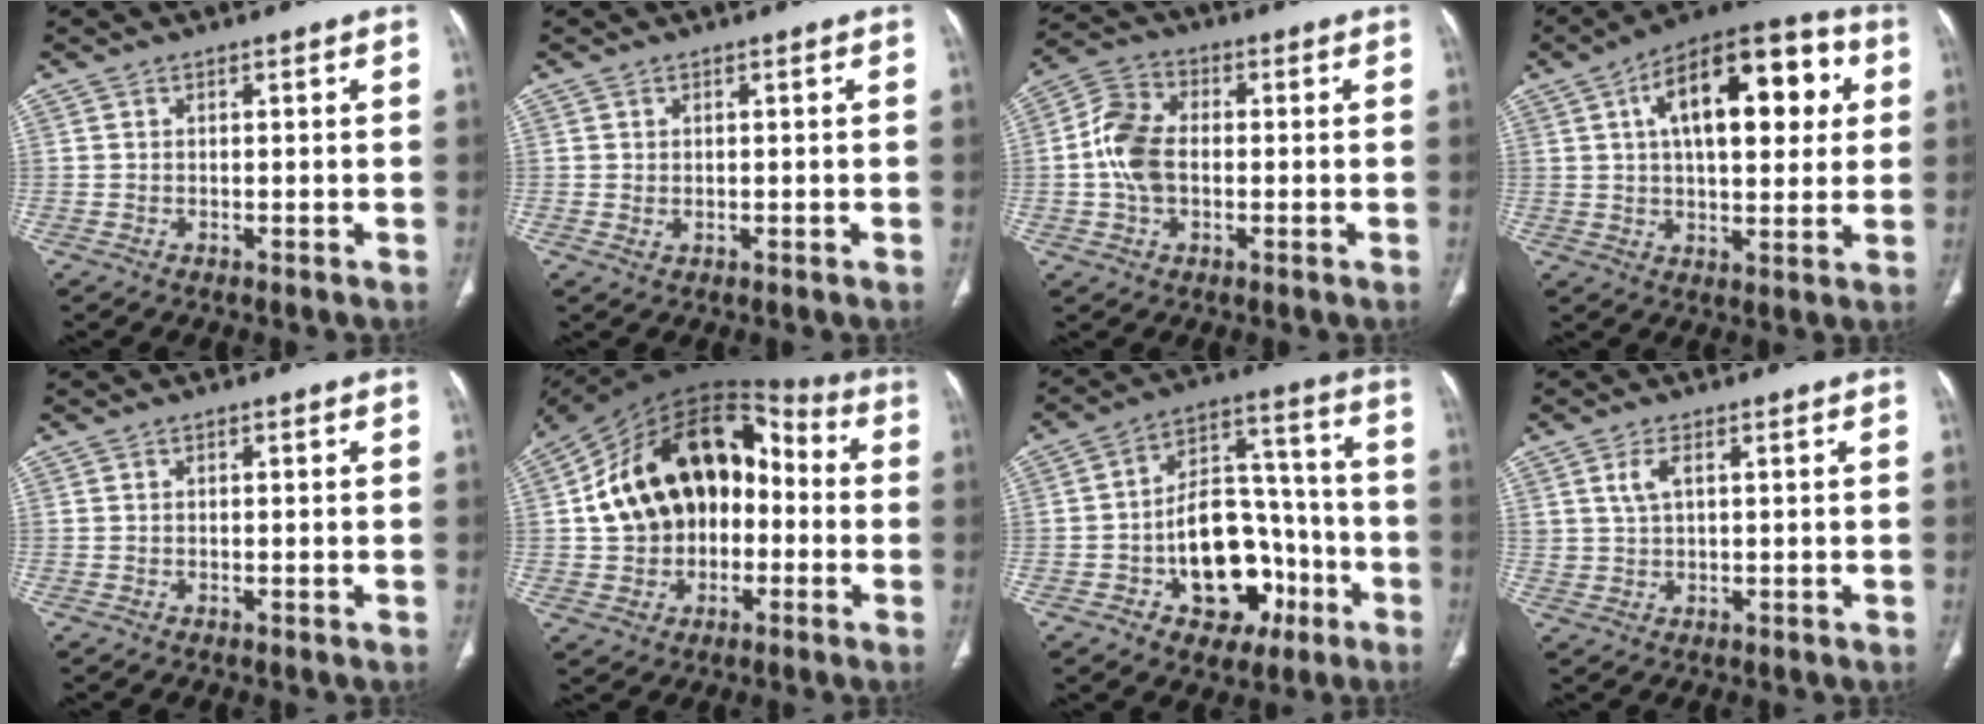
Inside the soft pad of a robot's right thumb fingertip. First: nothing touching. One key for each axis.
{"total": 1.1, "fx": 0.1, "fy": 0.8, "fz": 0.8, "tx": -0.017, "ty": -0.001, "tz": 0.005}
{"total": 9.6, "fx": -0.5, "fy": 6.4, "fz": 7.1, "tx": -0.138, "ty": 0.021, "tz": -0.016}
{"total": 21.1, "fx": 5.6, "fy": 10.2, "fz": 17.5, "tx": -0.228, "ty": 0.018, "tz": 0.074}
{"total": 0.0}
{"total": 23.3, "fx": -0.1, "fy": 16.4, "fz": 16.5, "tx": -0.254, "ty": 0.048, "tz": -0.004}
{"total": 18.5, "fx": -6.4, "fy": 12.2, "fz": 12.4, "tx": -0.134, "ty": 0.058, "tz": -0.088}
{"total": 3.2, "fx": 1.2, "fy": 1.6, "fz": 2.5, "tx": -0.051, "ty": -0.001, "tz": 0.030}